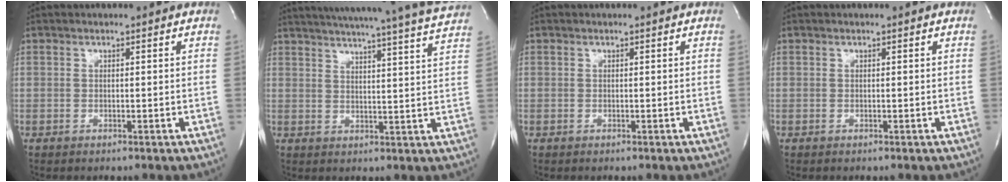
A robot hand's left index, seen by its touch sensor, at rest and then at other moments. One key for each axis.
{"total": 23.0, "fx": 21.3, "fy": -1.5, "fz": 8.6, "tx": -0.139, "ty": -0.049, "tz": 0.267}
{"total": 0.0}
{"total": 0.0}